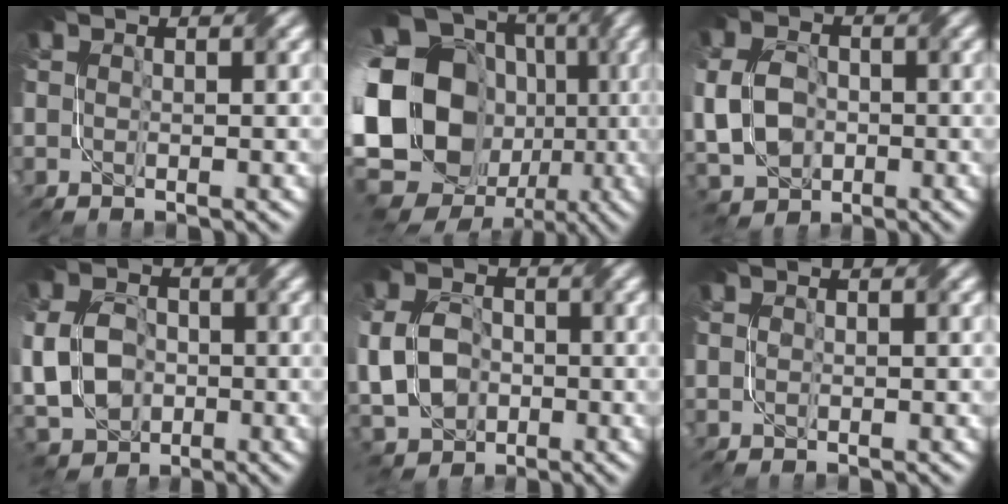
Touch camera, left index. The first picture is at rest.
{"total": 21.5, "force": [-1.6, 17.4, 12.5], "torque": [-0.239, -0.016, -0.072]}
{"total": 6.8, "force": [-1.8, 4.9, 4.4], "torque": [-0.093, -0.004, -0.047]}
{"total": 9.3, "force": [-2.4, 7.0, 5.7], "torque": [-0.112, -0.006, -0.070]}
{"total": 6.9, "force": [-2.1, 4.9, 4.4], "torque": [-0.092, -0.007, -0.050]}
{"total": 0.0}